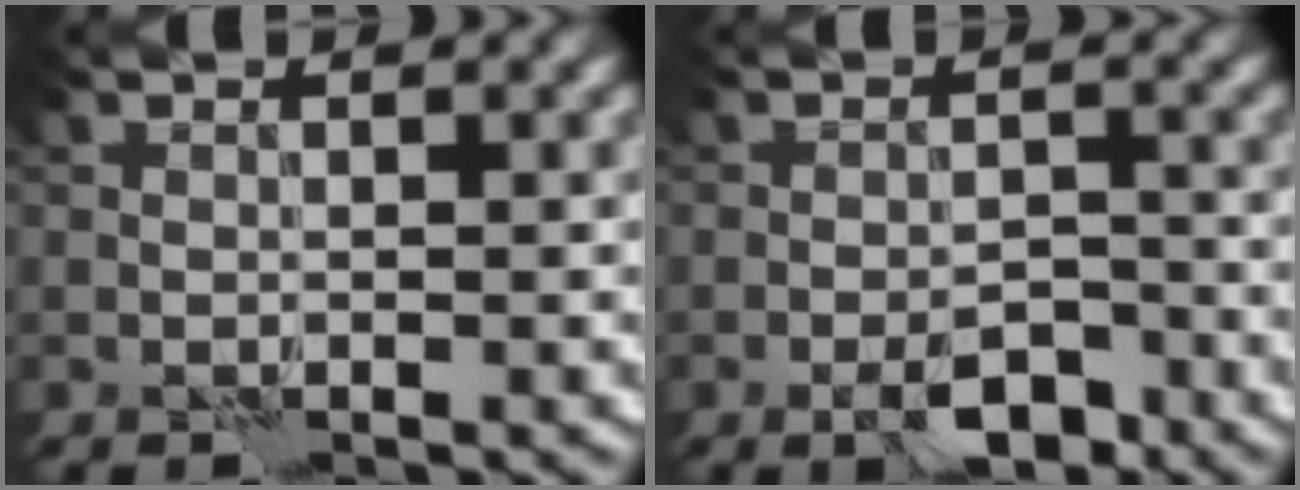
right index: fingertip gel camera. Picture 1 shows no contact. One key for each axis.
{"total": 3.9, "fx": -2.5, "fy": 1.6, "fz": 2.6, "tx": -0.036, "ty": 0.001, "tz": -0.041}